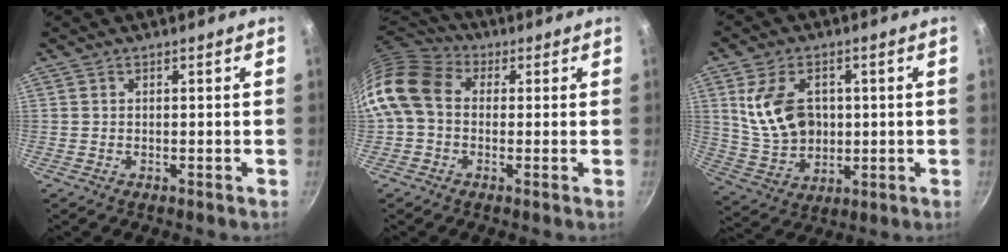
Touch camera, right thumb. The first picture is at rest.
{"total": 12.3, "force": [0.7, 9.5, 7.9], "torque": [-0.141, 0.024, -0.008]}
{"total": 13.3, "force": [2.2, 9.4, 9.1], "torque": [-0.149, -0.014, 0.053]}